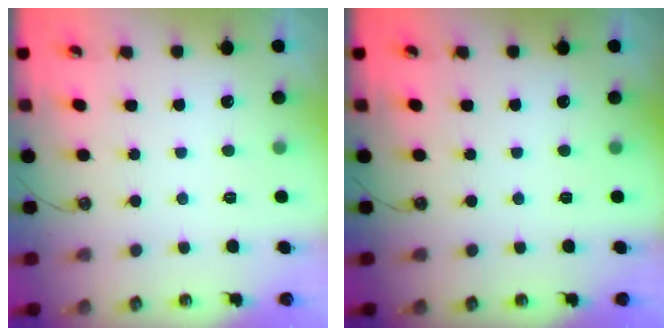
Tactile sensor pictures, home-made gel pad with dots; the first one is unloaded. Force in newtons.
{"total": 0.0}